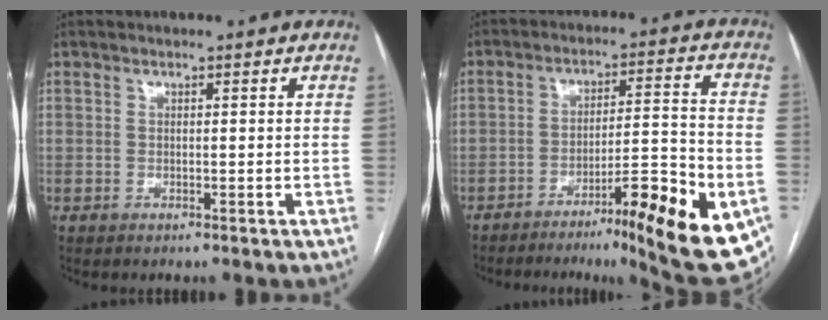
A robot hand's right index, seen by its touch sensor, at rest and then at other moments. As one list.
[{"total": 19.7, "force": [-10.3, 2.3, 16.7], "torque": [-0.160, 0.011, -0.145]}]